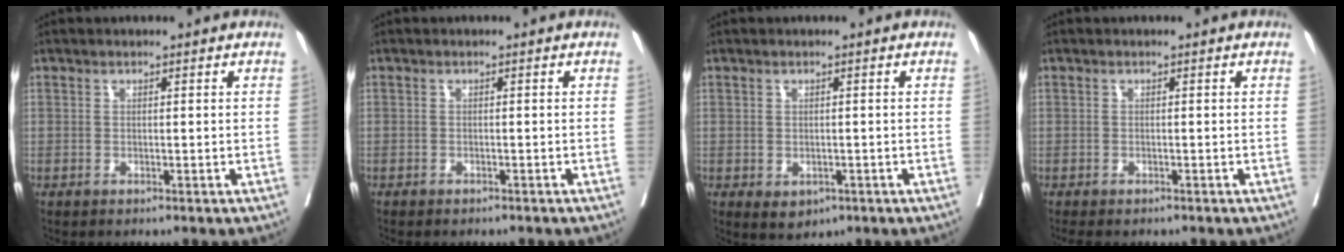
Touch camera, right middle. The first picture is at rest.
{"total": 4.1, "force": [-3.6, 1.0, 1.7], "torque": [-0.025, -0.007, -0.043]}
{"total": 2.6, "force": [-1.0, 1.8, 1.5], "torque": [-0.019, -0.003, -0.001]}
{"total": 3.2, "force": [-2.7, 1.2, 1.3], "torque": [-0.019, -0.009, -0.036]}